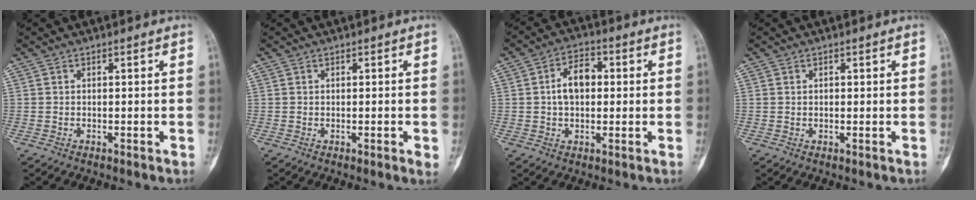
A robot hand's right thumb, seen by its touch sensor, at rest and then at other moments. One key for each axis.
{"total": 1.5, "fx": -0.2, "fy": 0.3, "fz": 1.5, "tx": -0.024, "ty": -0.003, "tz": -0.005}
{"total": 7.5, "fx": 0.6, "fy": 4.9, "fz": 5.6, "tx": -0.077, "ty": 0.021, "tz": 0.004}
{"total": 0.7, "fx": 0.1, "fy": 0.5, "fz": 0.5, "tx": -0.003, "ty": 0.007, "tz": 0.002}